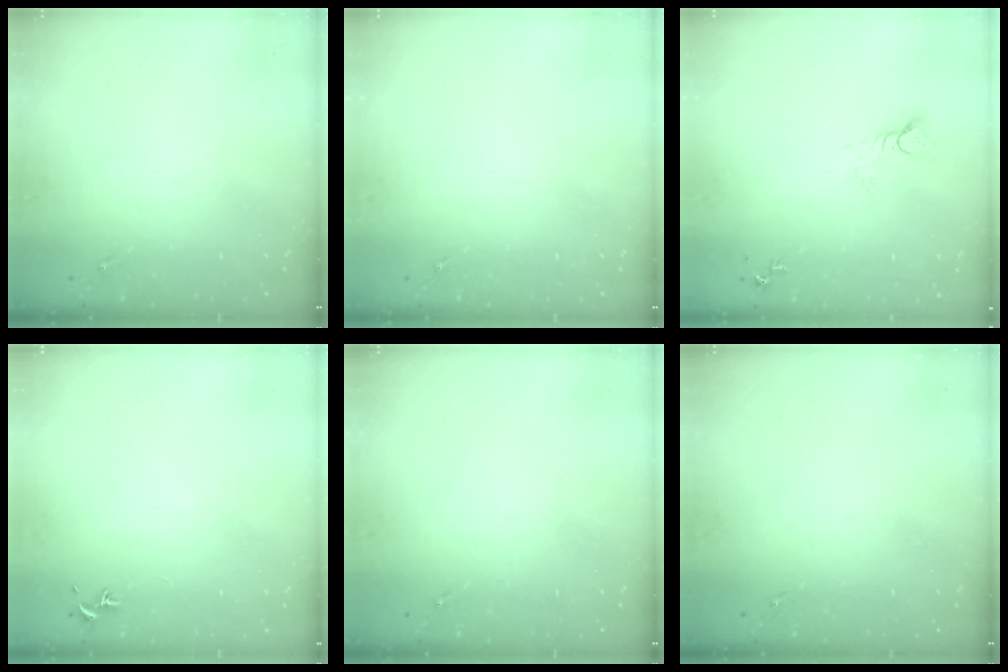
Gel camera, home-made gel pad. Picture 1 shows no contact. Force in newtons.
{"total": 0.0}
{"total": 5.7, "press": 5.7, "slide": 0.3}
{"total": 0.8, "press": 0.7, "slide": 0.3}
{"total": 0.0}
{"total": 0.0}